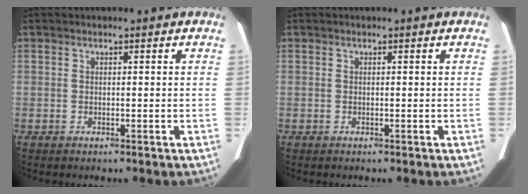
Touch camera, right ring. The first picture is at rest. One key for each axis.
{"total": 0.0}